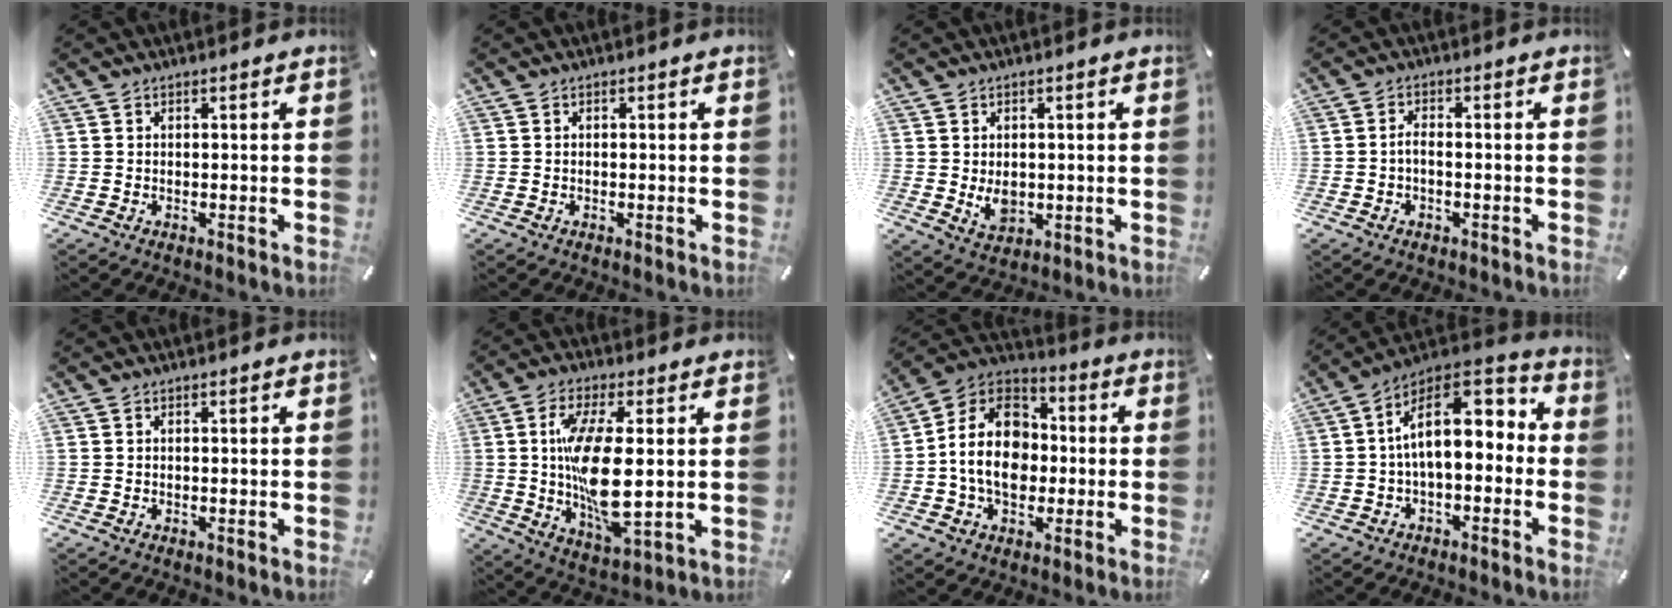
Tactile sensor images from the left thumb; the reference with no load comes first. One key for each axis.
{"total": 0.0}
{"total": 4.7, "fx": -0.2, "fy": 3.7, "fz": 2.9, "tx": -0.049, "ty": -0.006, "tz": -0.006}
{"total": 2.3, "fx": -0.8, "fy": 1.0, "fz": 2.0, "tx": -0.042, "ty": 0.002, "tz": -0.016}
{"total": 0.0}
{"total": 15.9, "fx": 1.4, "fy": 5.9, "fz": 14.7, "tx": -0.295, "ty": -0.021, "tz": 0.017}
{"total": 14.6, "fx": -2.1, "fy": 11.8, "fz": 8.3, "tx": -0.175, "ty": 0.025, "tz": -0.038}
{"total": 14.6, "fx": 1.8, "fy": 8.3, "fz": 11.9, "tx": -0.198, "ty": -0.006, "tz": 0.032}